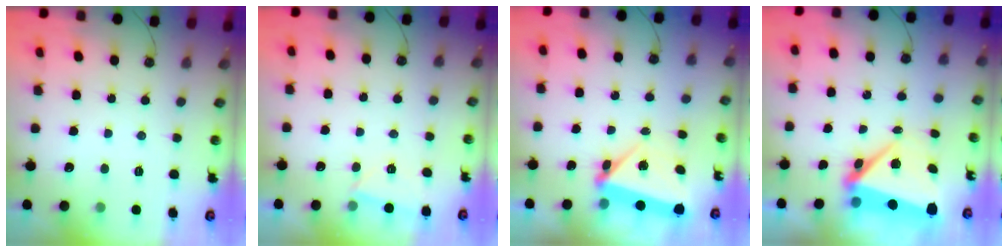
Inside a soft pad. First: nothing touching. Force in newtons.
{"total": 1.9, "press": 1.8, "slide": 0.6}
{"total": 6.9, "press": 4.8, "slide": 4.9}
{"total": 7.9, "press": 7.8, "slide": 1.1}